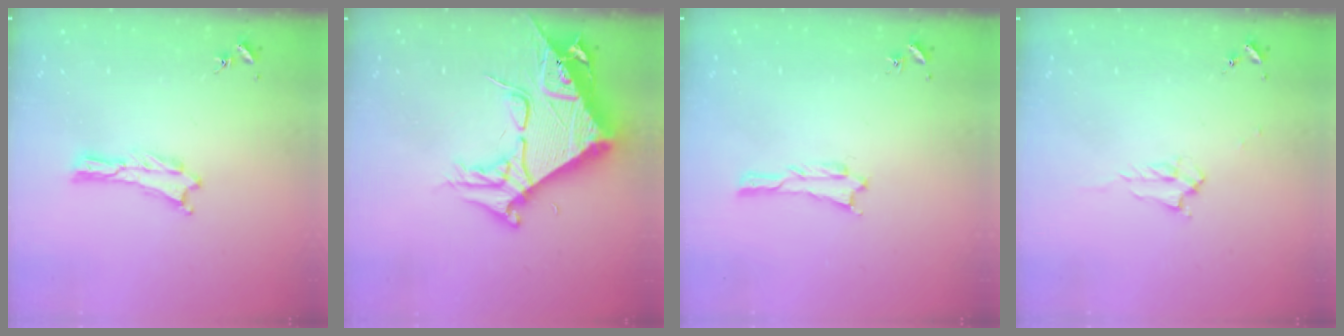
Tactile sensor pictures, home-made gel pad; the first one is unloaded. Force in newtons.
{"total": 11.2, "press": 11.1, "slide": 1.1}
{"total": 0.6, "press": 0.6, "slide": 0.1}
{"total": 1.7, "press": 1.6, "slide": 0.2}